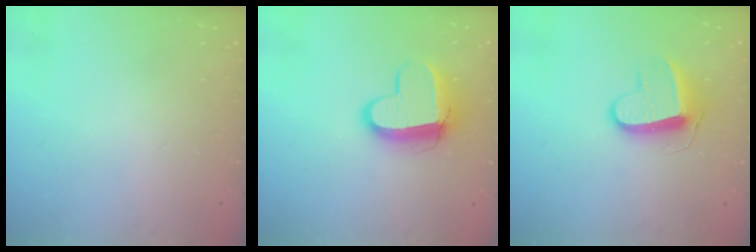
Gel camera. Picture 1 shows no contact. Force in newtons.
{"total": 11.2, "press": 11.2, "slide": 0.9}
{"total": 9.9, "press": 9.9, "slide": 0.2}